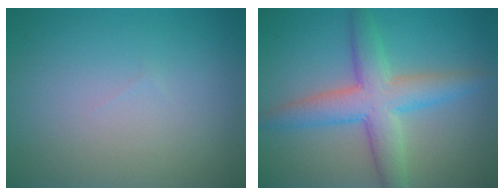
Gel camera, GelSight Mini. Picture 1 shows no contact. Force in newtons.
{"total": 5.4, "press": 5.4, "slide": 0.1}